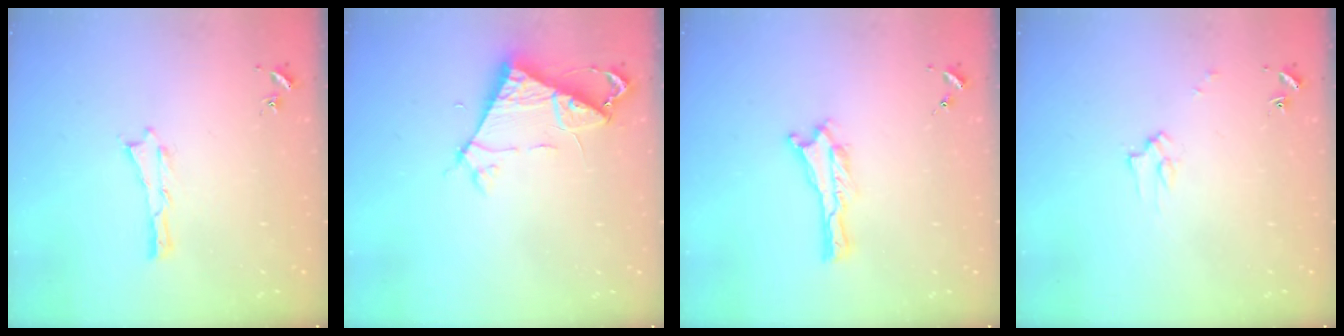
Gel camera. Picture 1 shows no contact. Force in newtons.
{"total": 6.9, "press": 6.9, "slide": 0.7}
{"total": 0.0}
{"total": 2.2, "press": 2.2, "slide": 0.2}